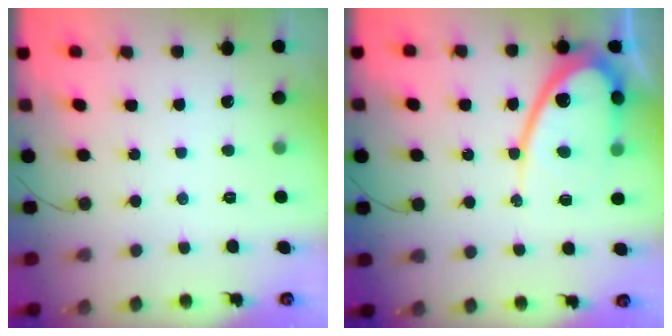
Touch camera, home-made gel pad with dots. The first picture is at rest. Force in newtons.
{"total": 13.9, "press": 13.8, "slide": 1.5}